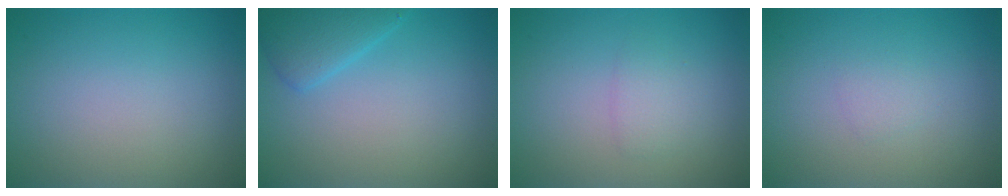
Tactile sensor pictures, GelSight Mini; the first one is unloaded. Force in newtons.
{"total": 2.8, "press": 2.8, "slide": 0.2}
{"total": 1.4, "press": 1.4, "slide": 0.0}
{"total": 0.8, "press": 0.8, "slide": 0.1}